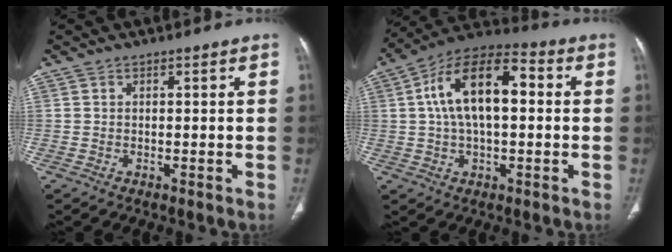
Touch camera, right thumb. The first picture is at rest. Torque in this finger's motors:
{"motor_torque": [0.73, 4.28, 1.46, -0.16, 0.42]}